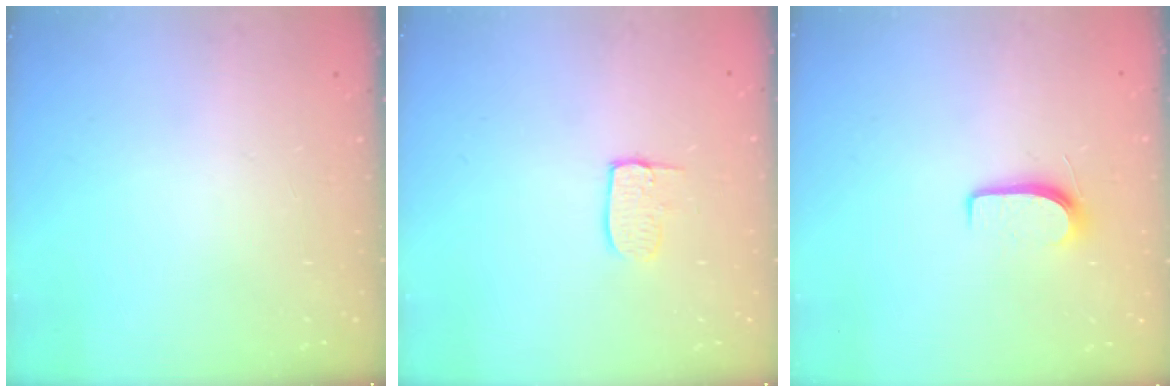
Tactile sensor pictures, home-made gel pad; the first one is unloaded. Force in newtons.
{"total": 6.5, "press": 6.5, "slide": 0.6}
{"total": 6.1, "press": 6.1, "slide": 0.6}